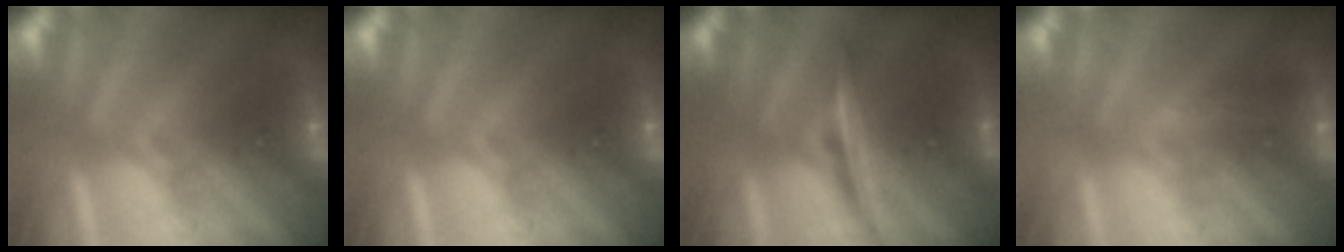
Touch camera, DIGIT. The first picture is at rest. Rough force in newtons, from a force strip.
{"total": 0.0}
{"total": 1.9}
{"total": 2.9}